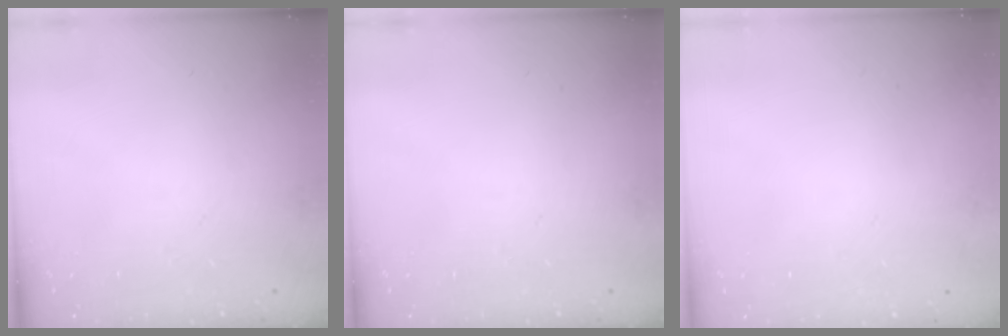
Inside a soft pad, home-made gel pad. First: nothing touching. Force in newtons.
{"total": 0.0}
{"total": 1.7, "press": 1.7, "slide": 0.2}